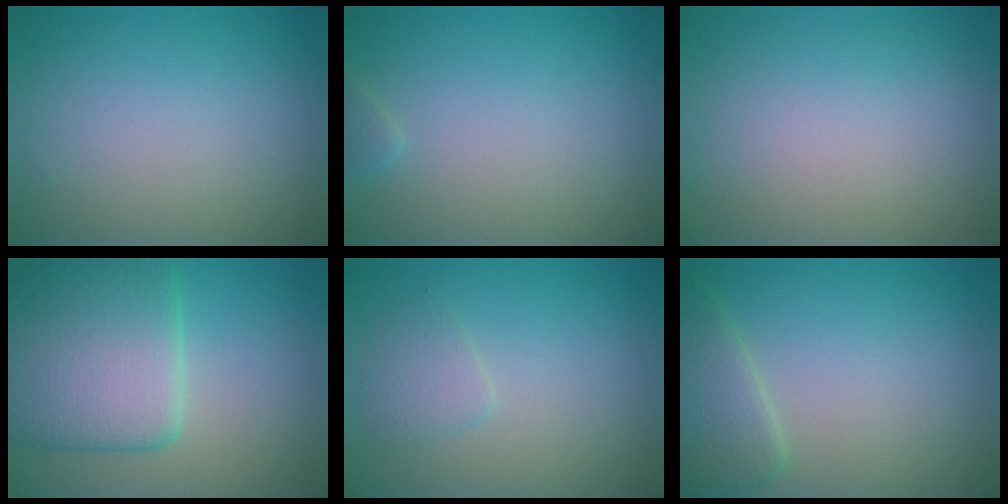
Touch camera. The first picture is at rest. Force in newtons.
{"total": 0.7, "press": 0.7, "slide": 0.0}
{"total": 0.0}
{"total": 8.6, "press": 8.6, "slide": 0.6}
{"total": 1.6, "press": 1.6, "slide": 0.1}
{"total": 3.0, "press": 2.9, "slide": 0.2}